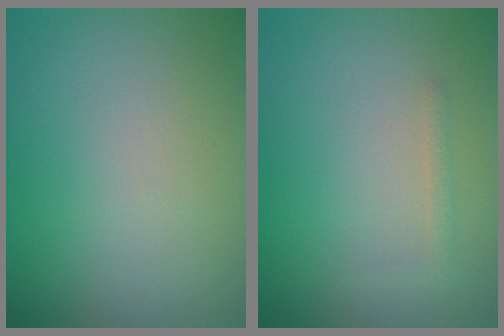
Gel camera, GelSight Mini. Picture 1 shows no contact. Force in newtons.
{"total": 0.8, "press": 0.8, "slide": 0.0}